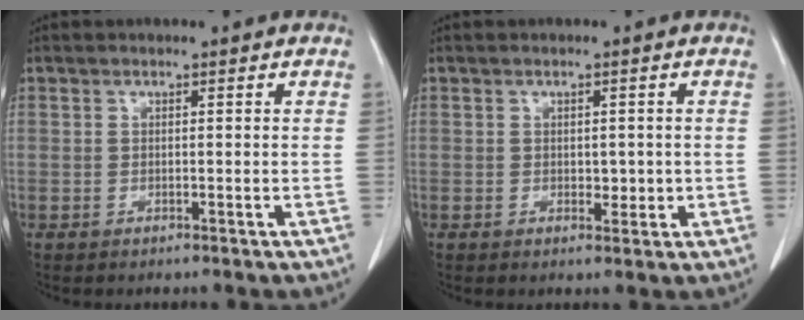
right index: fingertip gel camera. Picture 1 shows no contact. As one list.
[{"total": 2.8, "force": [-0.3, 1.6, 2.2], "torque": [-0.032, 0.003, 0.004]}]